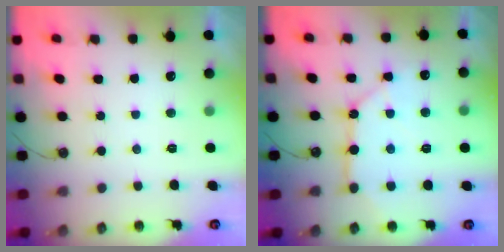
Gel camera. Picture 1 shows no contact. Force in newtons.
{"total": 11.4, "press": 11.3, "slide": 1.0}